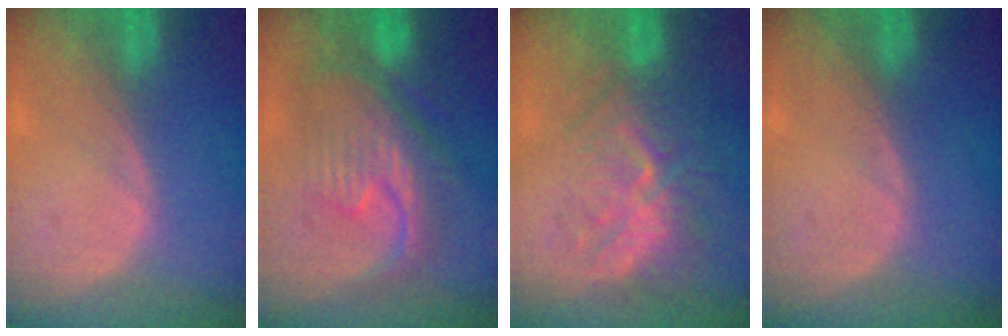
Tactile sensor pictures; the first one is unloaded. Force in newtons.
{"total": 9.7, "press": 9.7, "slide": 0.8}
{"total": 10.1, "press": 8.7, "slide": 5.1}
{"total": 0.0}